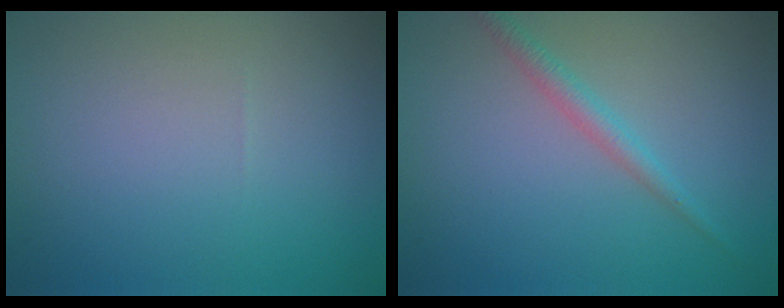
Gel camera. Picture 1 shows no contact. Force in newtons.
{"total": 1.7, "press": 1.7, "slide": 0.0}